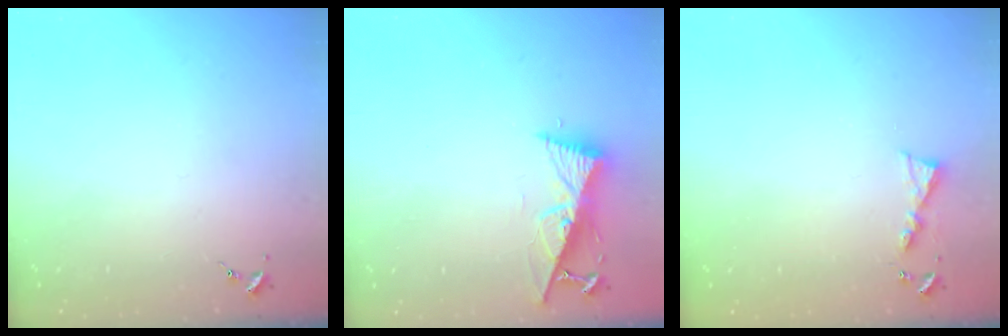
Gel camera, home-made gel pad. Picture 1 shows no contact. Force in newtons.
{"total": 10.6, "press": 10.5, "slide": 1.2}
{"total": 4.9, "press": 4.9, "slide": 0.5}